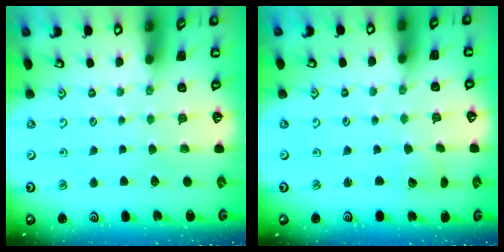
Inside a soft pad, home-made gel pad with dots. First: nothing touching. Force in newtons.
{"total": 2.6, "press": 2.6, "slide": 0.1}